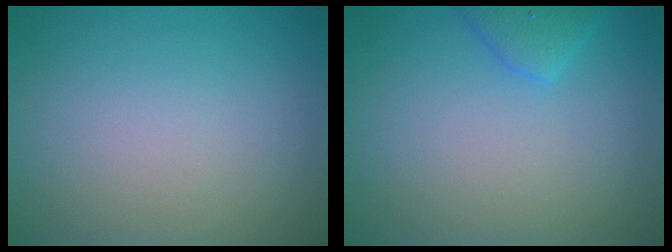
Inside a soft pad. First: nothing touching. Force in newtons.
{"total": 2.1, "press": 2.1, "slide": 0.1}